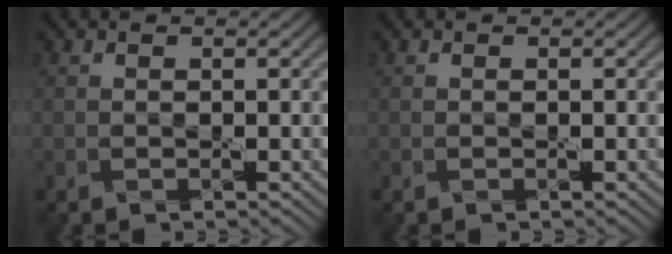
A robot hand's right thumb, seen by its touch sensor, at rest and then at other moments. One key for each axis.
{"total": 0.0}